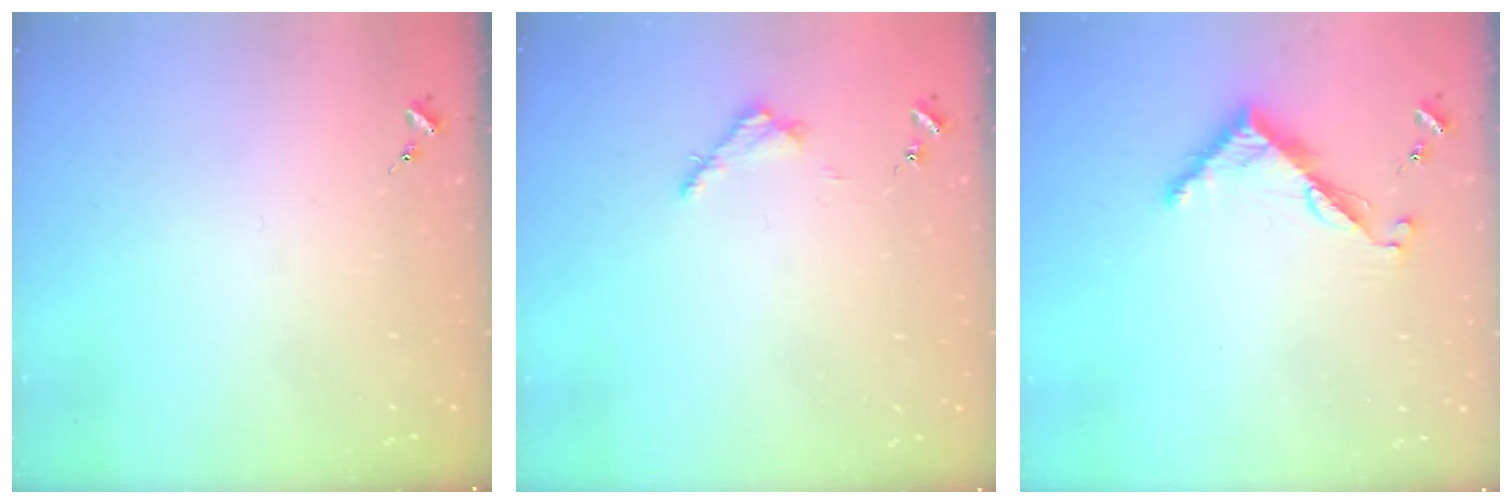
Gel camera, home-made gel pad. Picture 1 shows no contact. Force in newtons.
{"total": 3.2, "press": 3.2, "slide": 0.4}
{"total": 7.2, "press": 7.2, "slide": 0.3}